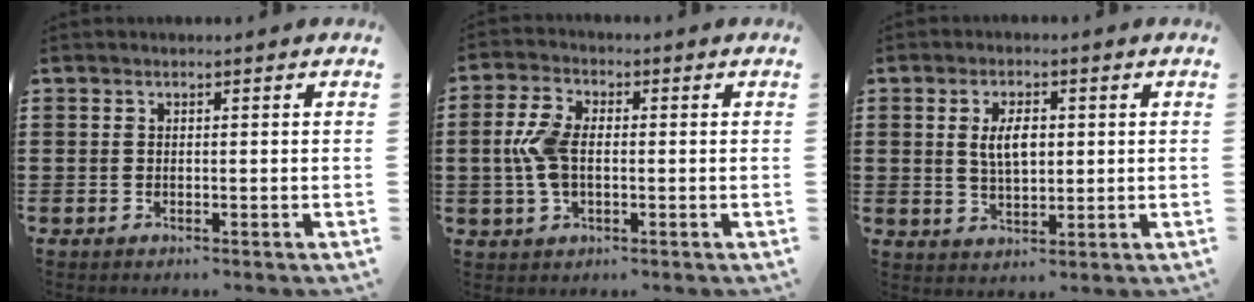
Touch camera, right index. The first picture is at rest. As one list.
[{"total": 6.4, "force": [-0.1, 3.6, 5.3], "torque": [-0.138, -0.001, -0.012]}, {"total": 4.9, "force": [0.7, 2.2, 4.3], "torque": [-0.079, 0.004, 0.009]}]